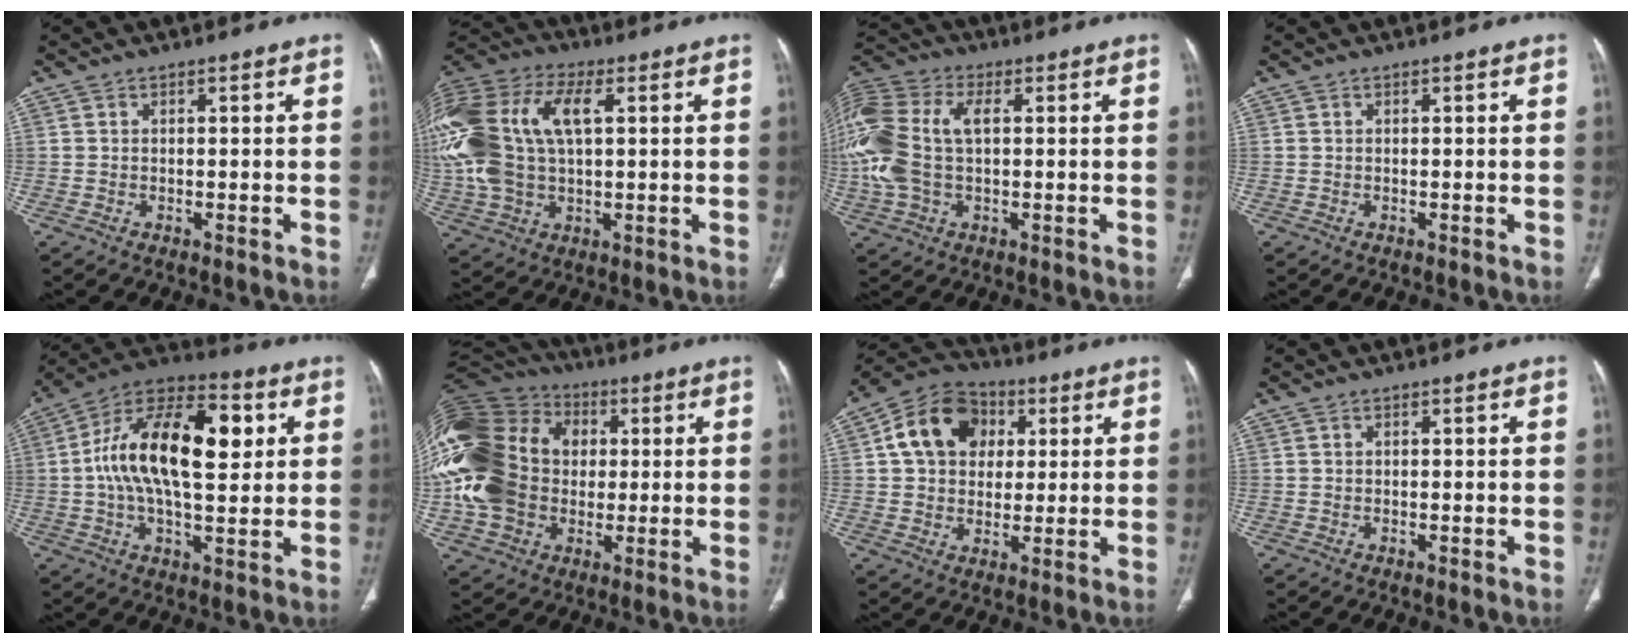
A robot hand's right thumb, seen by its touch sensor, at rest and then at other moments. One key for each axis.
{"total": 22.9, "fx": 4.5, "fy": 12.7, "fz": 18.6, "tx": -0.438, "ty": 0.023, "tz": 0.083}
{"total": 17.0, "fx": 1.5, "fy": 10.0, "fz": 13.7, "tx": -0.343, "ty": 0.023, "tz": 0.030}
{"total": 0.0}
{"total": 21.6, "fx": 3.6, "fy": 10.5, "fz": 18.5, "tx": -0.303, "ty": 0.020, "tz": 0.047}
{"total": 28.7, "fx": 1.4, "fy": 22.3, "fz": 18.1, "tx": -0.419, "ty": 0.052, "tz": 0.036}
{"total": 13.8, "fx": 3.5, "fy": 10.8, "fz": 7.7, "tx": -0.109, "ty": 0.008, "tz": 0.049}
{"total": 0.0}